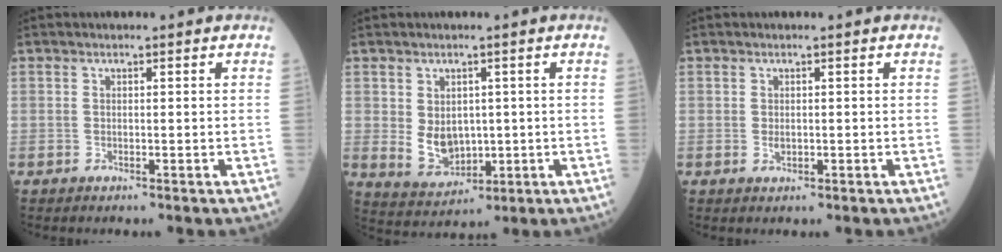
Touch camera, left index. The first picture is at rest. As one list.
[{"total": 5.6, "force": [0.1, 4.2, 3.7], "torque": [-0.076, -0.002, 0.023]}, {"total": 1.0, "force": [0.0, 0.6, 0.7], "torque": [-0.014, -0.001, 0.001]}]